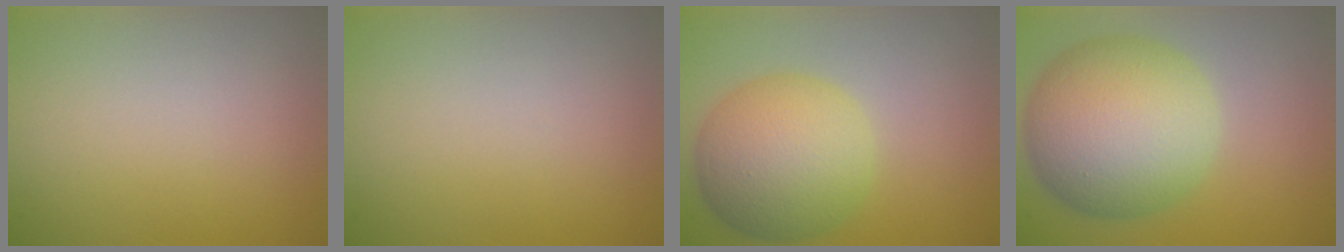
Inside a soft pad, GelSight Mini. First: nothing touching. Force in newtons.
{"total": 0.0}
{"total": 7.8, "press": 7.8, "slide": 0.2}
{"total": 11.2, "press": 11.2, "slide": 0.3}